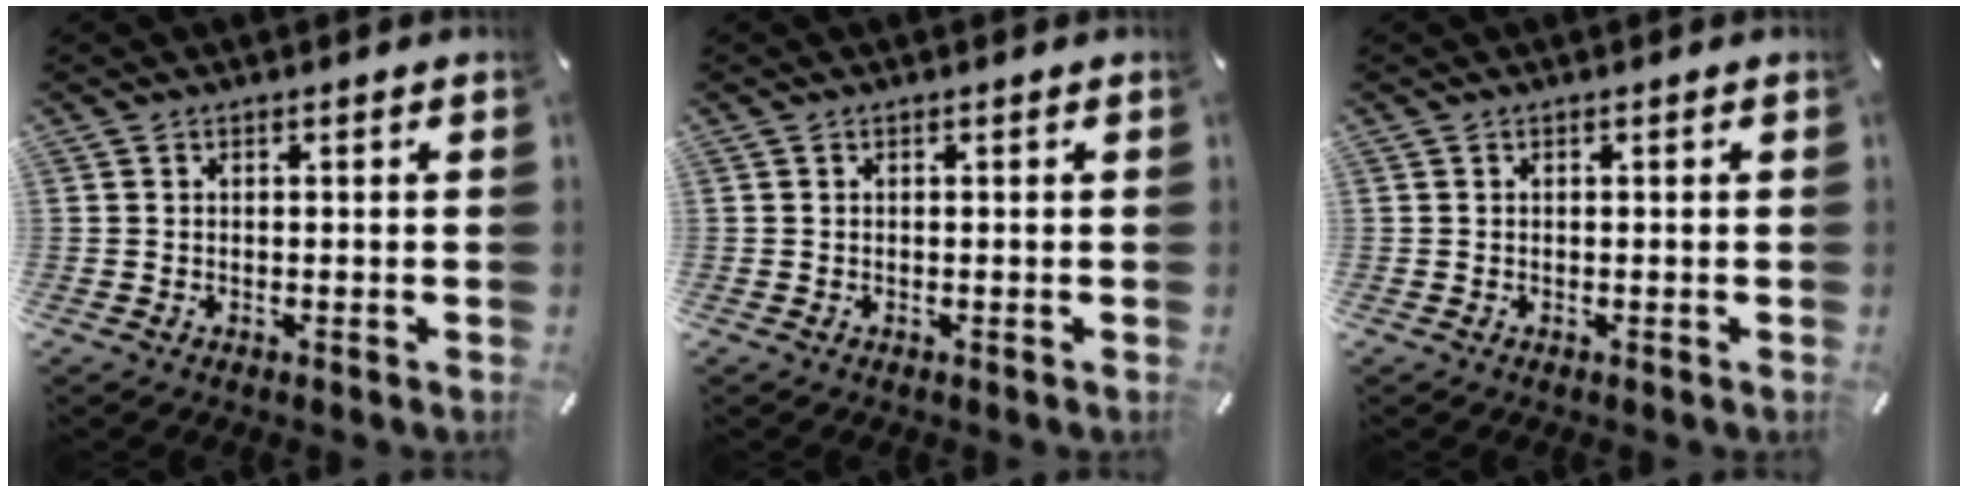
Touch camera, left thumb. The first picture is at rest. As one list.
[{"total": 0.0}, {"total": 0.0}]